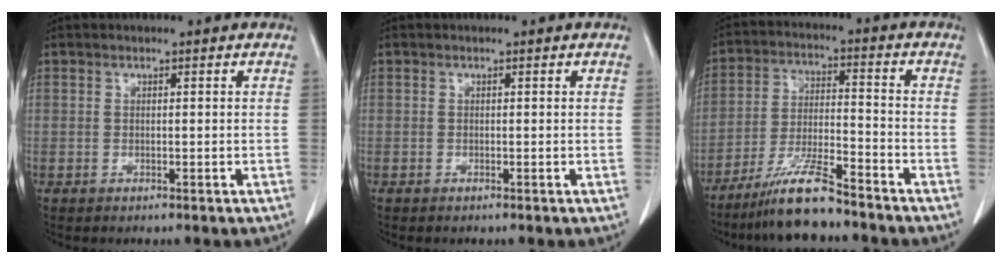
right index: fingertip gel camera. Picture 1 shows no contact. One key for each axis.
{"total": 0.0}
{"total": 9.7, "fx": -7.9, "fy": 0.6, "fz": 5.6, "tx": -0.110, "ty": -0.020, "tz": -0.149}